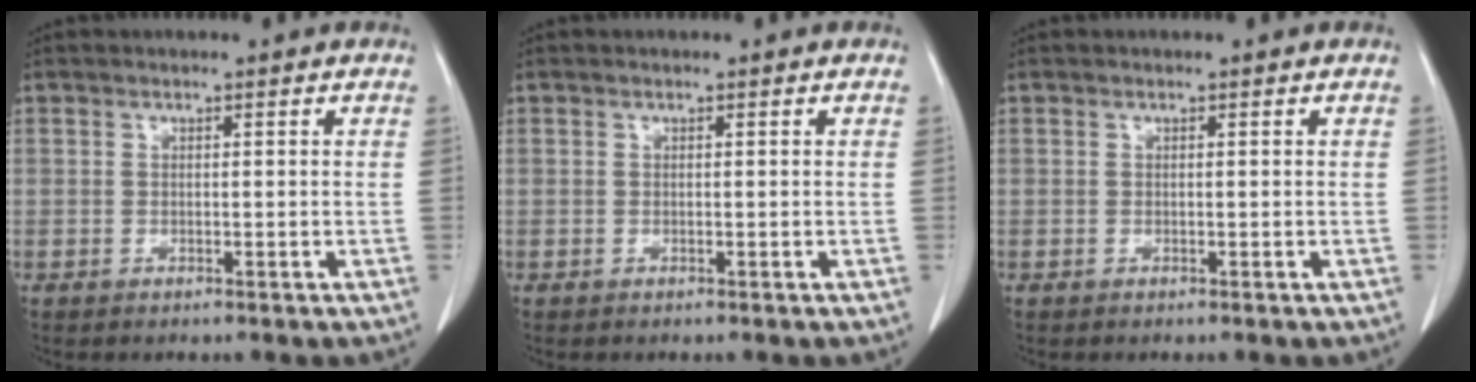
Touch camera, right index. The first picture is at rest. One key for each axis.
{"total": 0.0}
{"total": 0.0}